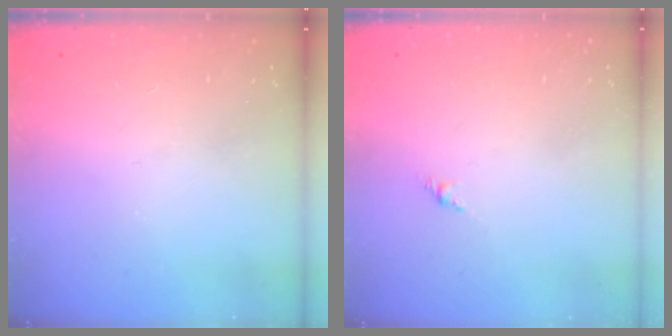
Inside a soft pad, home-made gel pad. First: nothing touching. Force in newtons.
{"total": 1.5, "press": 1.4, "slide": 0.6}